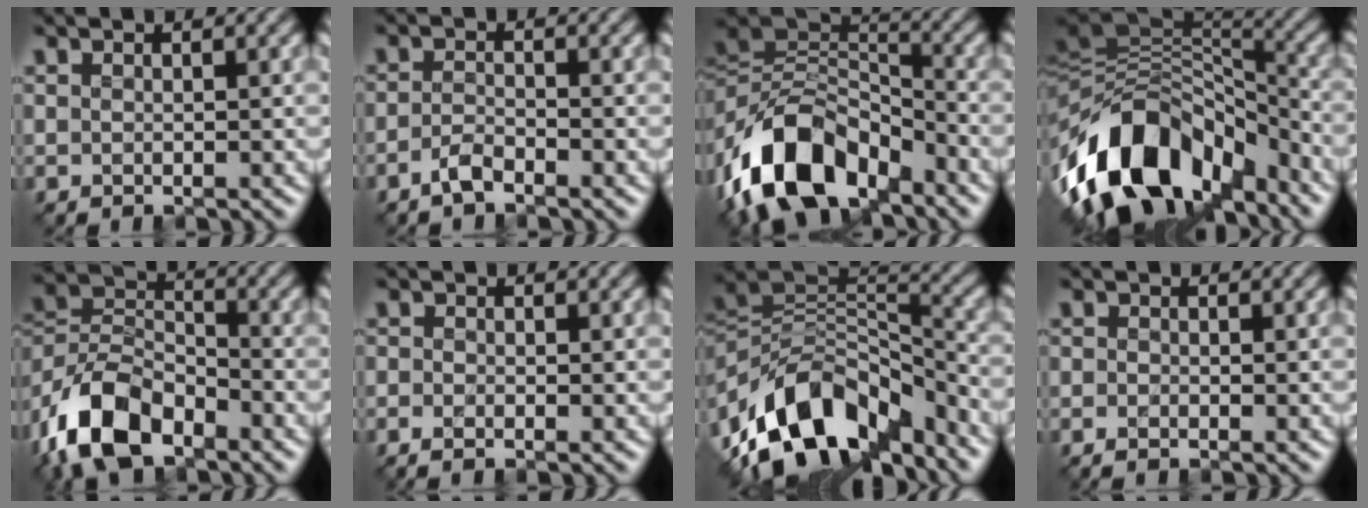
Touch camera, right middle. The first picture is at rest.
{"total": 2.2, "force": [-2.1, -0.4, 0.0], "torque": [-0.019, 0.007, -0.028]}
{"total": 11.7, "force": [-7.9, 6.2, 6.0], "torque": [-0.124, 0.007, -0.140]}
{"total": 13.4, "force": [-8.1, 7.7, 7.3], "torque": [-0.160, 0.019, -0.129]}
{"total": 9.3, "force": [-7.0, 4.2, 4.3], "torque": [-0.104, 0.005, -0.134]}
{"total": 1.4, "force": [-1.3, -0.5, -0.2], "torque": [-0.002, -0.003, -0.007]}
{"total": 12.3, "force": [-8.5, 5.8, 6.7], "torque": [-0.136, 0.027, -0.149]}
{"total": 1.4, "force": [-1.2, -0.6, -0.4], "torque": [-0.001, 0.001, -0.006]}